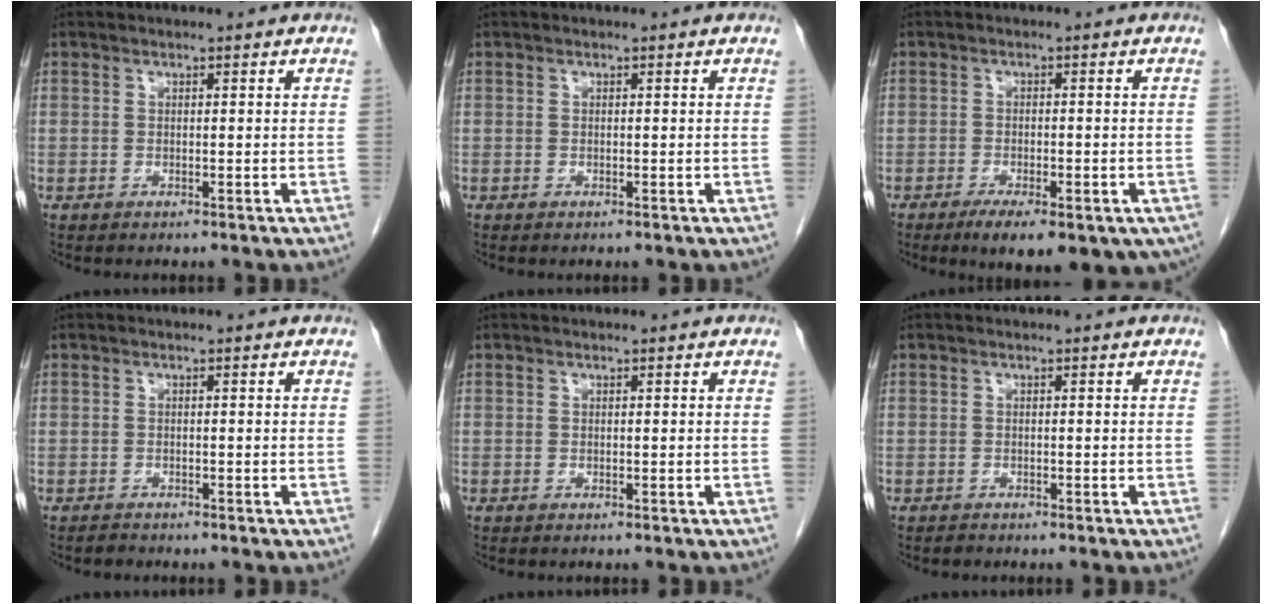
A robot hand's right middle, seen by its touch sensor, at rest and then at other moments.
{"total": 0.0}
{"total": 11.5, "force": [-7.1, 3.9, 8.1], "torque": [-0.091, -0.010, -0.093]}
{"total": 0.8, "force": [-0.8, 0.3, 0.1], "torque": [-0.006, -0.001, -0.015]}
{"total": 0.0}
{"total": 0.5, "force": [-0.5, 0.2, 0.0], "torque": [-0.006, -0.001, -0.010]}